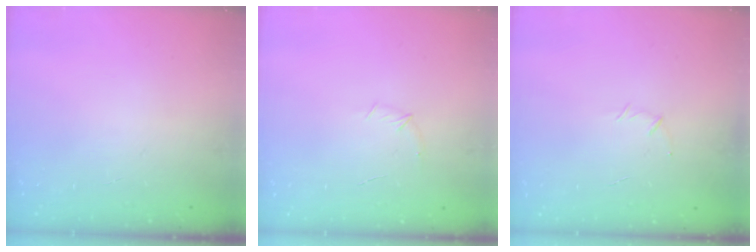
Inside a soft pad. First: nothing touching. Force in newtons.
{"total": 5.0, "press": 4.8, "slide": 1.4}
{"total": 4.1, "press": 4.0, "slide": 1.0}